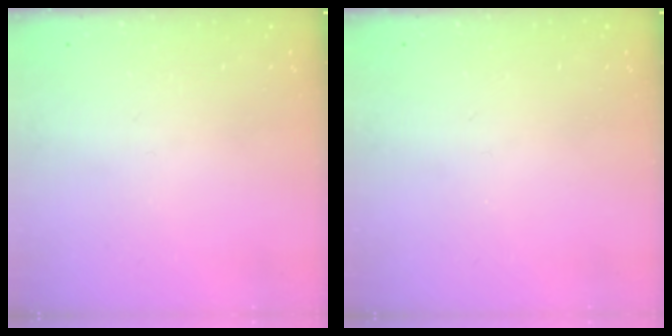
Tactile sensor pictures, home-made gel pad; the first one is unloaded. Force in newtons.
{"total": 0.0}